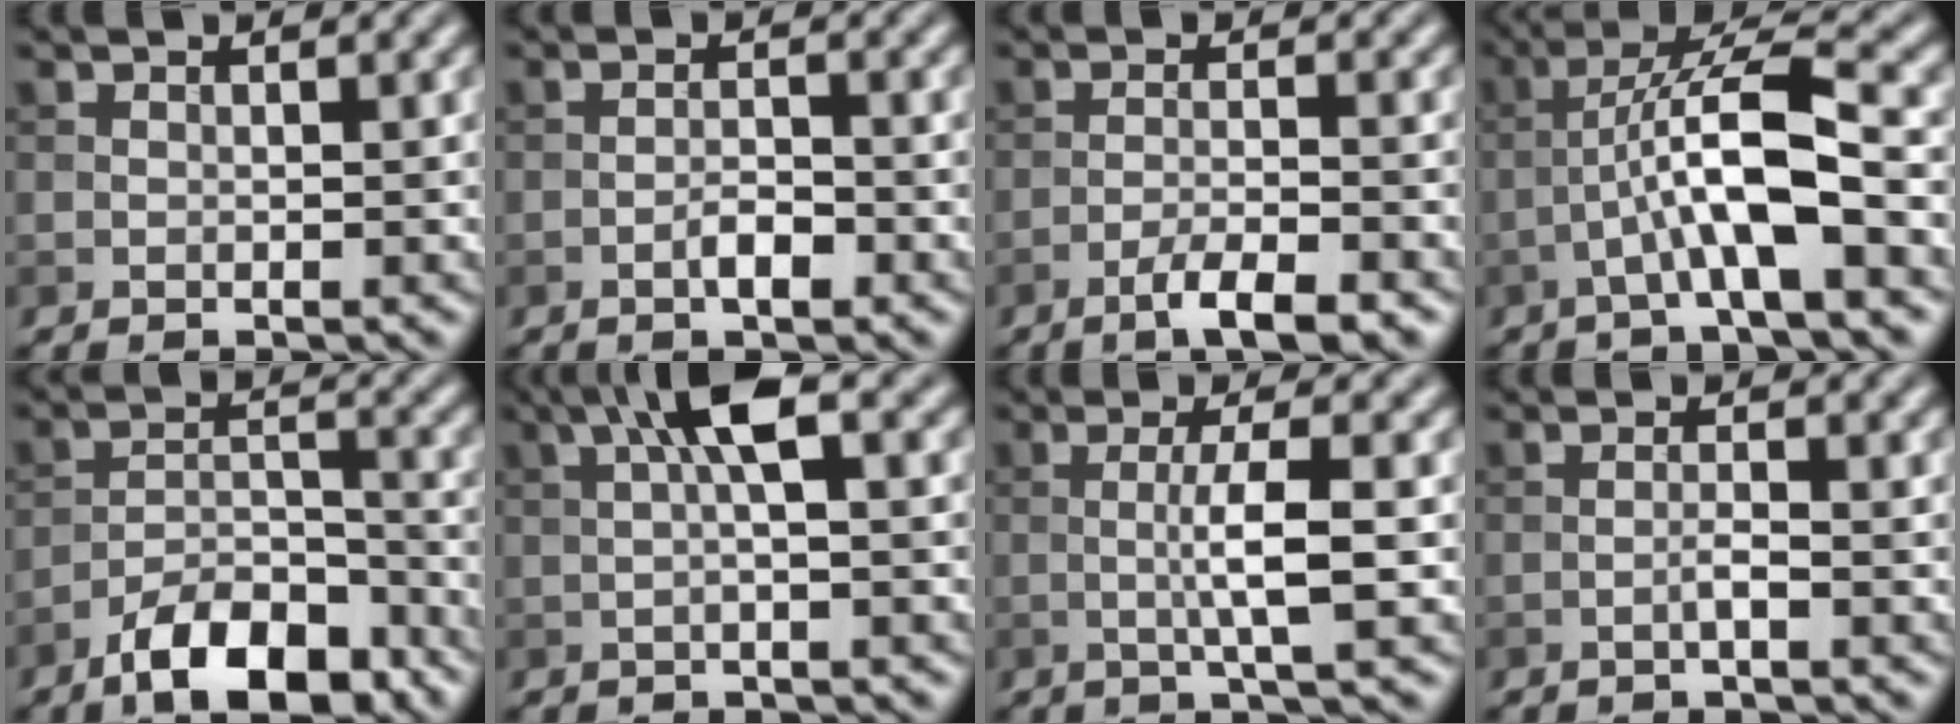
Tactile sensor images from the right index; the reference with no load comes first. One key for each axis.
{"total": 2.0, "fx": -1.0, "fy": 0.6, "fz": 1.6, "tx": -0.029, "ty": 0.003, "tz": -0.020}
{"total": 3.7, "fx": -2.4, "fy": 0.6, "fz": 2.8, "tx": -0.048, "ty": 0.003, "tz": -0.048}
{"total": 6.5, "fx": -2.0, "fy": 0.8, "fz": 6.1, "tx": -0.112, "ty": 0.026, "tz": -0.039}
{"total": 8.2, "fx": -5.8, "fy": 2.9, "fz": 5.0, "tx": -0.076, "ty": 0.002, "tz": -0.104}
{"total": 4.5, "fx": 1.2, "fy": 0.8, "fz": 4.2, "tx": -0.076, "ty": 0.015, "tz": 0.017}
{"total": 4.0, "fx": -0.2, "fy": 0.5, "fz": 4.0, "tx": -0.070, "ty": 0.002, "tz": -0.008}
{"total": 1.2, "fx": -0.5, "fy": 0.0, "fz": 1.1, "tx": -0.020, "ty": 0.004, "tz": -0.011}